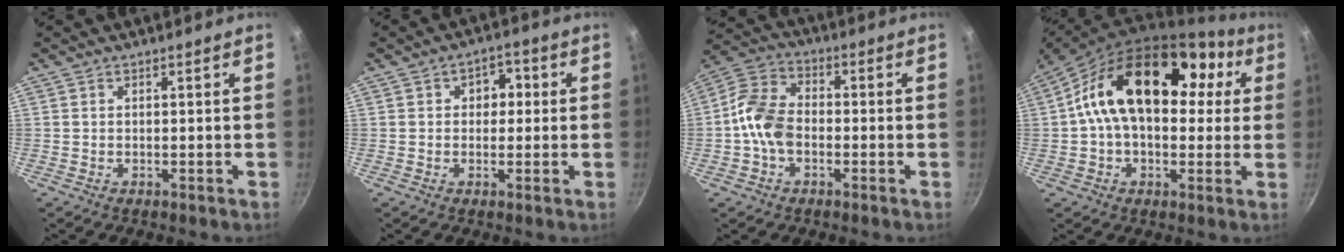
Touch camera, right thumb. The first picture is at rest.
{"total": 4.8, "force": [0.7, 3.7, 2.9], "torque": [-0.003, 0.007, 0.004]}
{"total": 9.4, "force": [-1.9, 6.4, 6.6], "torque": [-0.116, 0.033, -0.054]}
{"total": 22.1, "force": [4.5, 14.3, 16.3], "torque": [-0.234, 0.042, 0.057]}